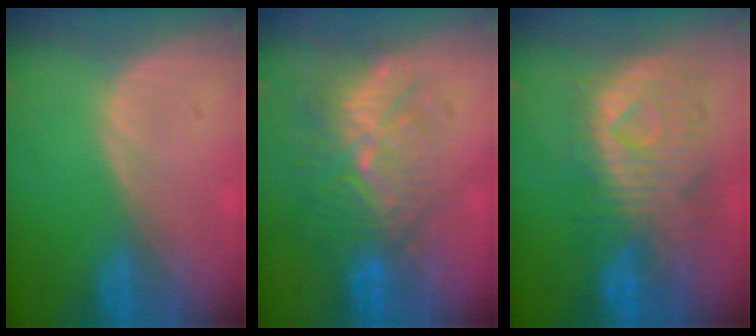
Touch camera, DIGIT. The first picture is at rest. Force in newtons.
{"total": 9.3, "press": 8.6, "slide": 3.4}
{"total": 10.6, "press": 9.5, "slide": 4.8}